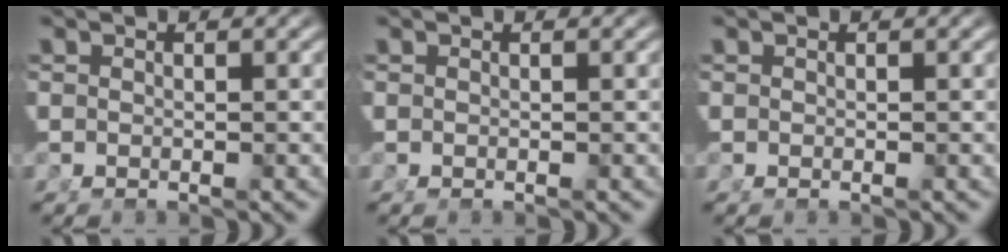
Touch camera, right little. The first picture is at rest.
{"total": 0.0}
{"total": 0.0}